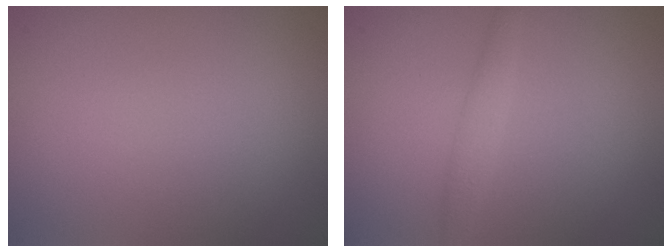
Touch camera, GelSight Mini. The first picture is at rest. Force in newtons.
{"total": 1.5, "press": 1.5, "slide": 0.1}